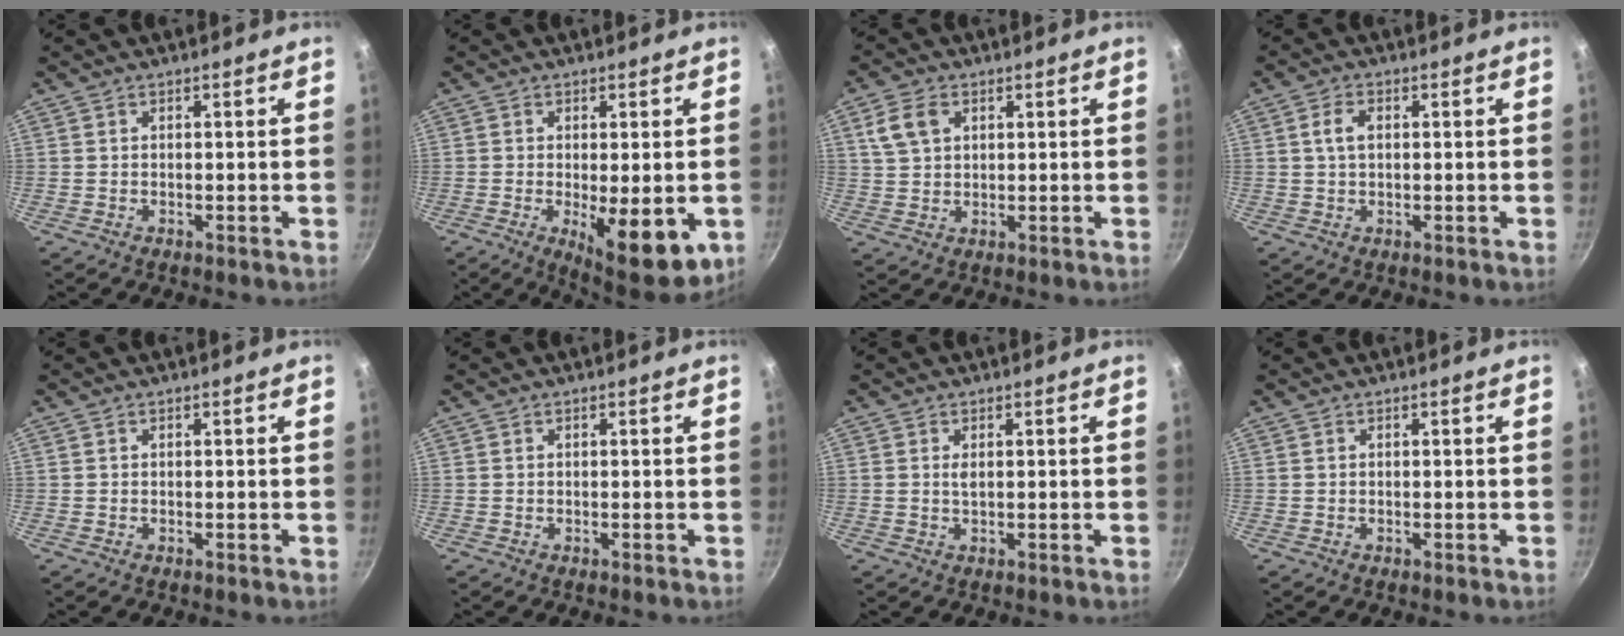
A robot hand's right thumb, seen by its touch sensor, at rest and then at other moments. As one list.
[{"total": 12.3, "force": [-3.4, 4.4, 11.0], "torque": [-0.144, -0.023, -0.037]}, {"total": 5.8, "force": [2.3, 4.0, 3.6], "torque": [-0.063, 0.002, 0.047]}, {"total": 3.3, "force": [0.6, 1.9, 2.6], "torque": [-0.053, 0.003, 0.010]}, {"total": 0.0}, {"total": 0.0}, {"total": 1.2, "force": [0.3, 0.5, 1.0], "torque": [-0.021, -0.002, 0.008]}, {"total": 0.0}]